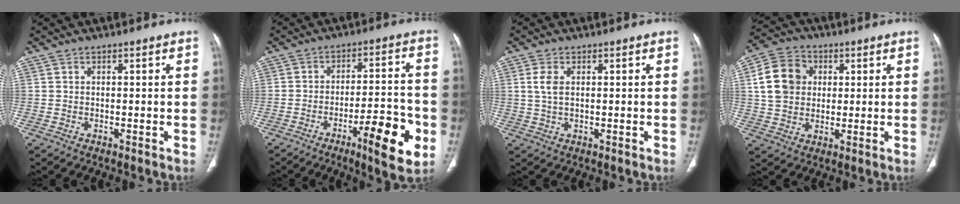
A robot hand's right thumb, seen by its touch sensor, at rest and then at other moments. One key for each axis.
{"total": 13.6, "fx": -5.8, "fy": 2.9, "fz": 12.0, "tx": -0.163, "ty": 0.025, "tz": -0.082}
{"total": 3.5, "fx": 0.7, "fy": 1.9, "fz": 2.8, "tx": -0.069, "ty": 0.001, "tz": 0.016}
{"total": 11.1, "fx": 2.3, "fy": 9.1, "fz": 6.0, "tx": -0.091, "ty": 0.009, "tz": 0.036}